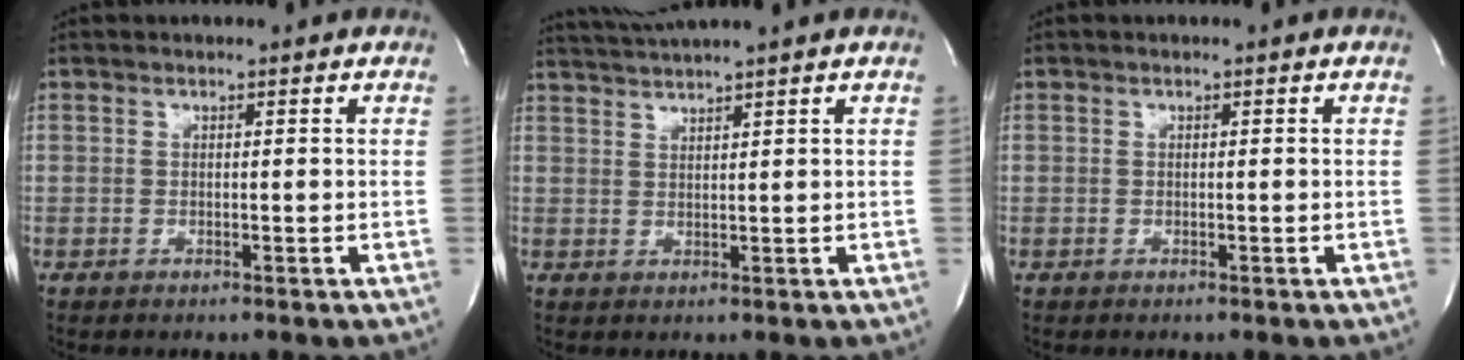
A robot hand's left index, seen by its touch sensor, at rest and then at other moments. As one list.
[{"total": 4.7, "force": [4.2, -1.5, 1.4], "torque": [-0.026, 0.011, 0.078]}, {"total": 0.0}]